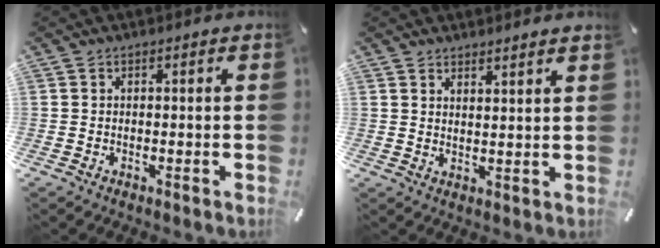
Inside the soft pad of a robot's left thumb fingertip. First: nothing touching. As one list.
[{"total": 2.6, "force": [2.5, -0.5, 0.3], "torque": [-0.010, -0.017, 0.048]}]